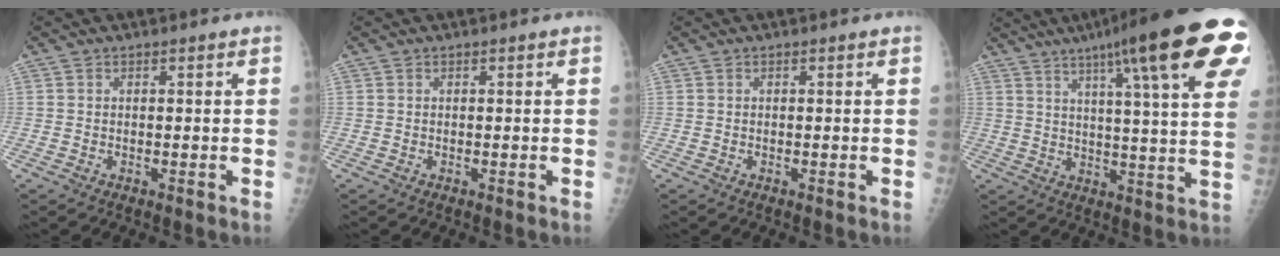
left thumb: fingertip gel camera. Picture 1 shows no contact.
{"total": 0.0}
{"total": 0.0}
{"total": 25.3, "force": [13.5, 3.7, 21.0], "torque": [-0.276, -0.015, 0.176]}